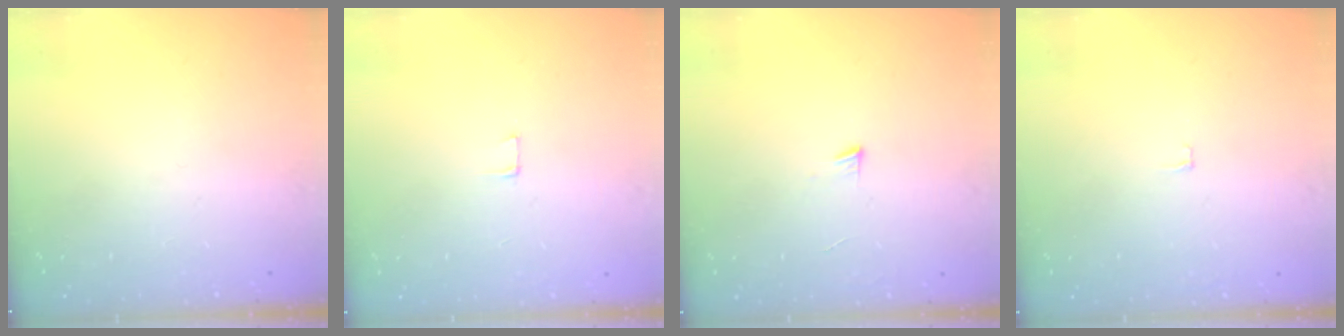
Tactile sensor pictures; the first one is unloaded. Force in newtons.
{"total": 5.0, "press": 4.9, "slide": 0.4}
{"total": 4.0, "press": 3.9, "slide": 0.4}
{"total": 2.4, "press": 2.4, "slide": 0.2}